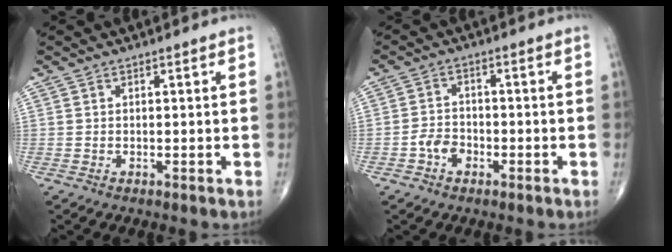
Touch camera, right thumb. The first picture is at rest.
{"total": 3.7, "force": [-1.7, 2.6, 1.9], "torque": [-0.022, 0.017, -0.034]}